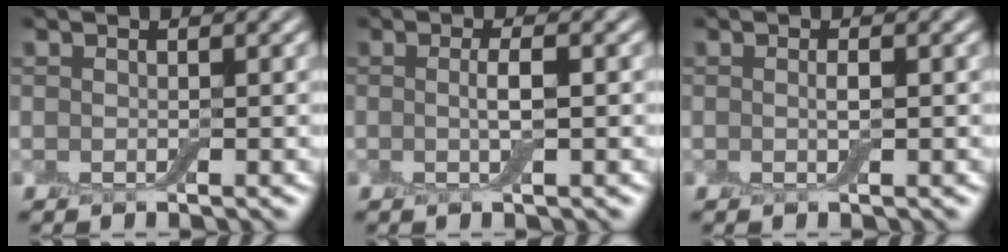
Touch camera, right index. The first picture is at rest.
{"total": 2.0, "force": [-0.1, 0.3, 2.0], "torque": [-0.039, -0.002, -0.003]}
{"total": 1.0, "force": [0.0, 0.2, 1.0], "torque": [-0.019, 0.000, -0.001]}